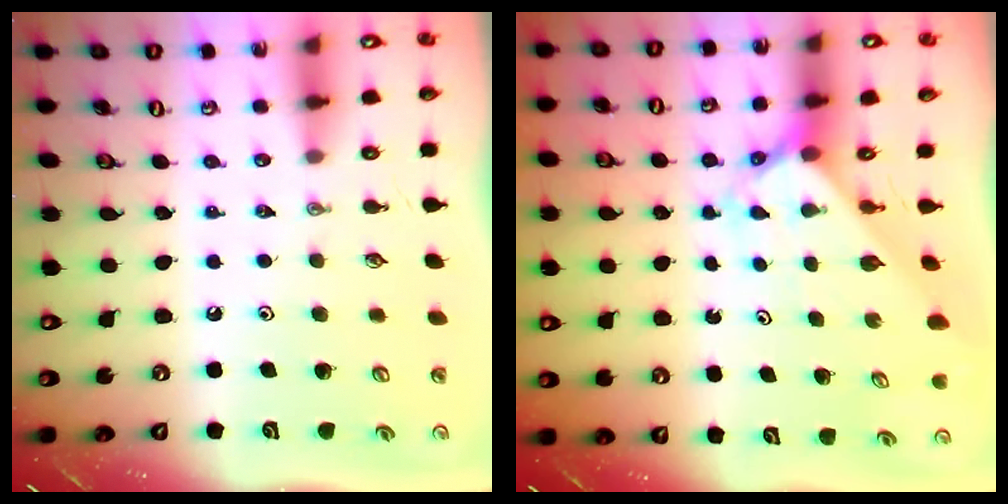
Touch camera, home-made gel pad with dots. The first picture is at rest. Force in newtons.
{"total": 2.1, "press": 2.1, "slide": 0.2}